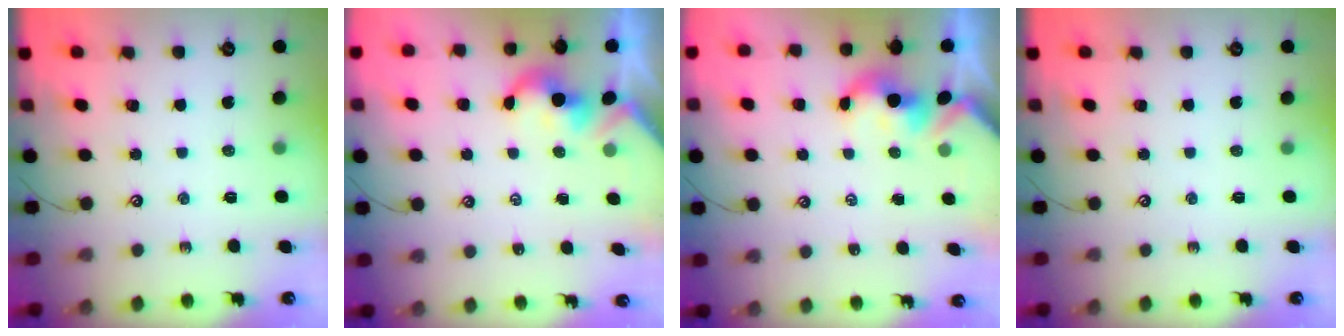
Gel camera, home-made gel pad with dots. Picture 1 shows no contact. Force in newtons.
{"total": 1.9, "press": 1.9, "slide": 0.2}
{"total": 1.7, "press": 1.7, "slide": 0.2}
{"total": 0.0}